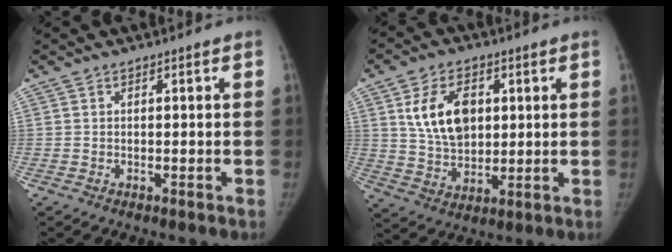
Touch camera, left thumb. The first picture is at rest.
{"total": 11.7, "force": [3.3, 7.8, 8.1], "torque": [-0.116, -0.014, 0.067]}